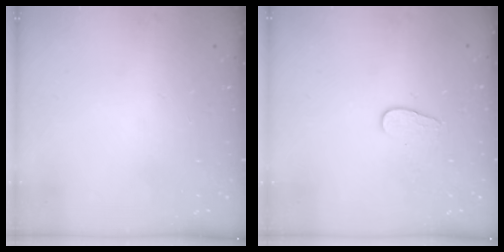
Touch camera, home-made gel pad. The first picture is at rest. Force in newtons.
{"total": 5.3, "press": 5.3, "slide": 0.5}